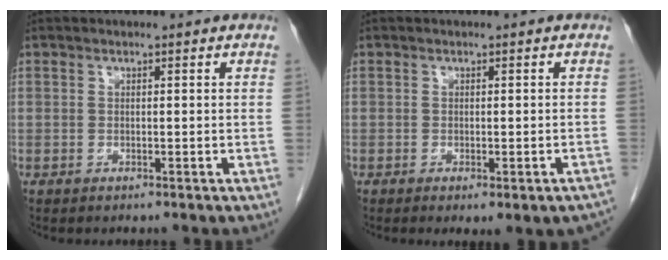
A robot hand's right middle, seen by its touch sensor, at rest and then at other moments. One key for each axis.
{"total": 5.5, "fx": -4.0, "fy": 1.6, "fz": 3.4, "tx": -0.033, "ty": 0.000, "tz": -0.048}